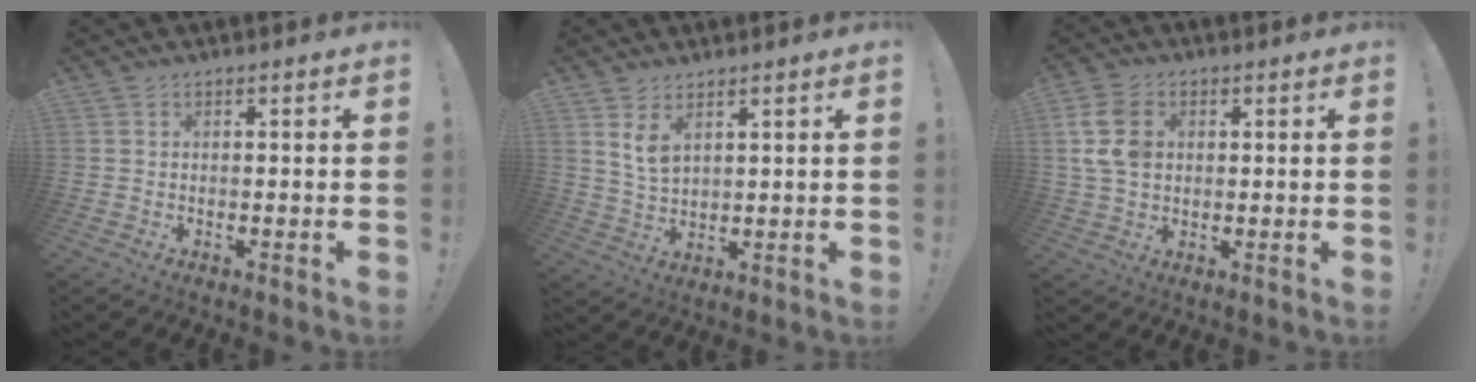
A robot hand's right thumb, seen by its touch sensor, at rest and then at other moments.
{"total": 5.9, "force": [3.6, 3.3, 3.3], "torque": [-0.058, -0.019, 0.067]}
{"total": 11.2, "force": [2.1, 8.2, 7.3], "torque": [-0.152, 0.007, 0.046]}